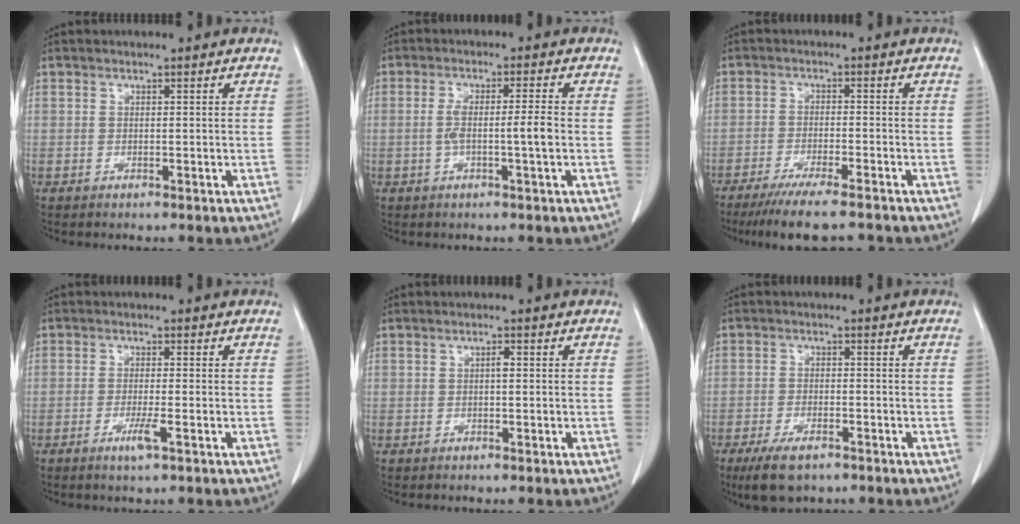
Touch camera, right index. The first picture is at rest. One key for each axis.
{"total": 4.6, "fx": -0.8, "fy": -0.1, "fz": 4.5, "tx": -0.090, "ty": 0.007, "tz": -0.012}
{"total": 10.1, "fx": -8.4, "fy": 0.7, "fz": 5.6, "tx": -0.079, "ty": -0.021, "tz": -0.130}
{"total": 2.9, "fx": -1.4, "fy": -0.1, "fz": 2.5, "tx": -0.050, "ty": -0.006, "tz": -0.026}
{"total": 0.7, "fx": 0.1, "fy": 0.2, "fz": 0.7, "tx": -0.011, "ty": 0.002, "tz": 0.001}
{"total": 6.0, "fx": -4.2, "fy": 2.1, "fz": 3.7, "tx": -0.072, "ty": -0.009, "tz": -0.071}